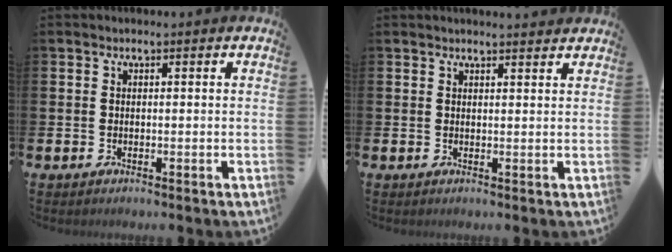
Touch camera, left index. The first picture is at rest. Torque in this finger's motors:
{"motor_torque": [0.94, -1.20, 0.31, 0.07]}